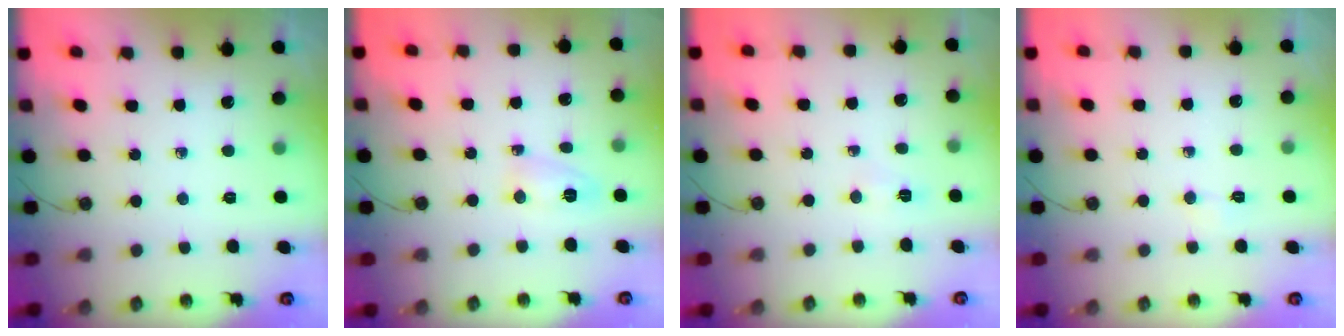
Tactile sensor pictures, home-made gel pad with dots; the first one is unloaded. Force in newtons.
{"total": 3.9, "press": 3.6, "slide": 1.6}
{"total": 2.6, "press": 2.1, "slide": 1.4}
{"total": 2.6, "press": 2.5, "slide": 0.5}